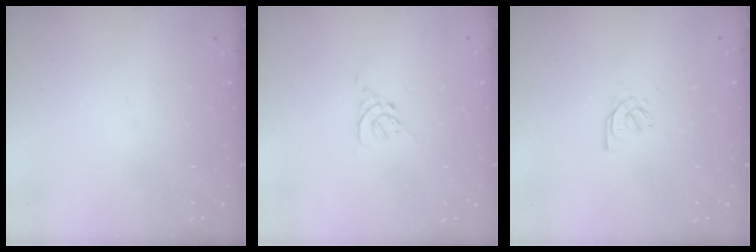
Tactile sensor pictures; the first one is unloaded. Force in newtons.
{"total": 1.6, "press": 1.5, "slide": 0.6}
{"total": 1.7, "press": 1.6, "slide": 0.5}